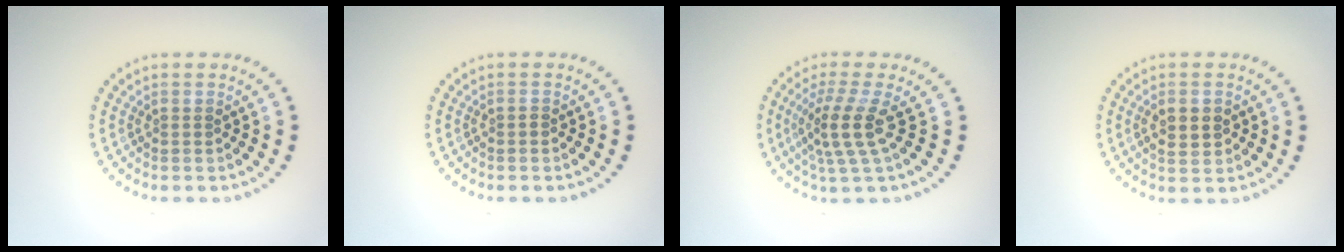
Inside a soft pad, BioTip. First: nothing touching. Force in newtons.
{"total": 0.7, "press": 0.7, "slide": 0.1}
{"total": 3.6, "press": 2.6, "slide": 2.5}
{"total": 2.7, "press": 2.7, "slide": 0.1}